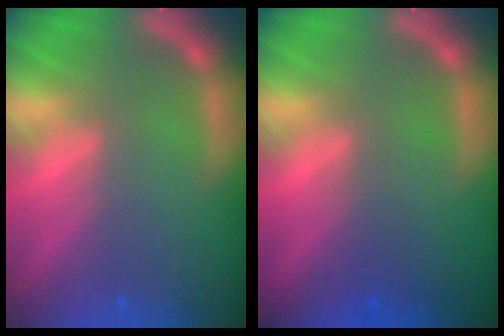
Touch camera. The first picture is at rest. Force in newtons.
{"total": 1.5}